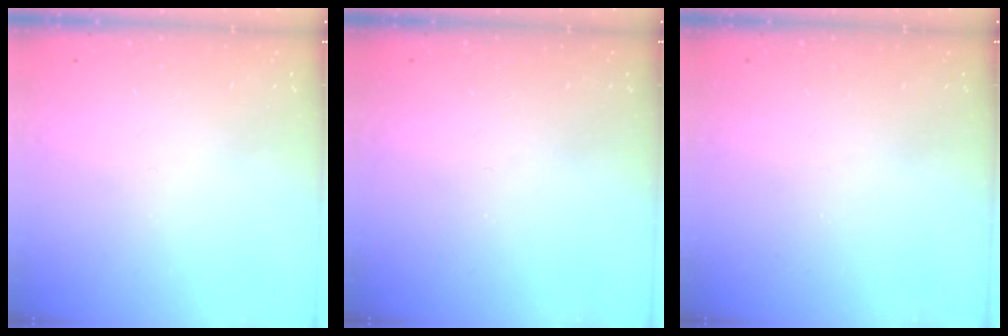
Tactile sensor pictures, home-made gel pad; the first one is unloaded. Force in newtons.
{"total": 0.0}
{"total": 0.0}